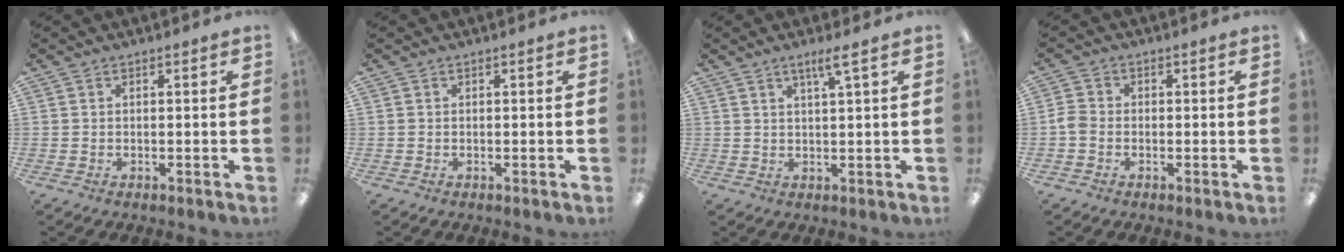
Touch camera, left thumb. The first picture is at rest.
{"total": 0.0}
{"total": 3.4, "force": [2.3, 0.0, 2.6], "torque": [-0.047, -0.005, 0.036]}
{"total": 2.4, "force": [-0.9, 1.8, 1.3], "torque": [-0.023, 0.006, -0.015]}